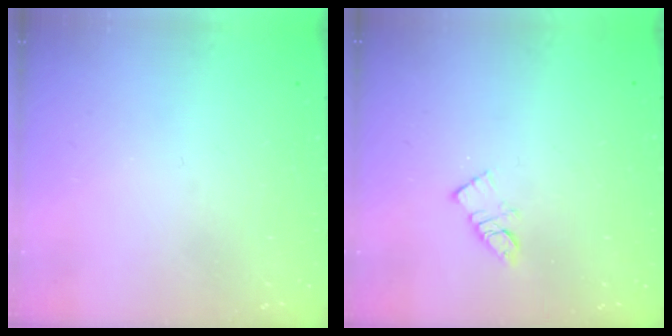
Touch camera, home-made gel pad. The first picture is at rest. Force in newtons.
{"total": 5.7, "press": 5.7, "slide": 0.2}